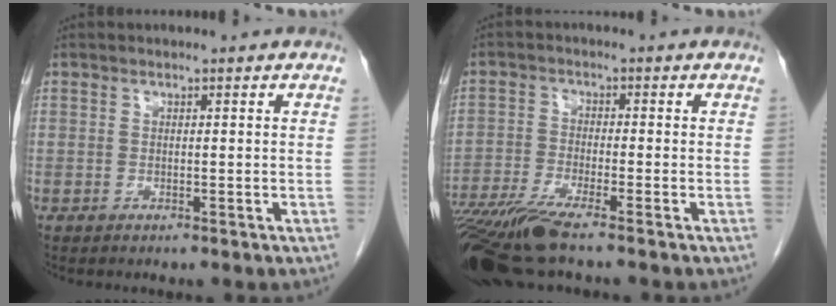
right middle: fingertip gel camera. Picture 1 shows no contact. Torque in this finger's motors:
{"motor_torque": [1.29, -0.85, 0.34, 0.13]}